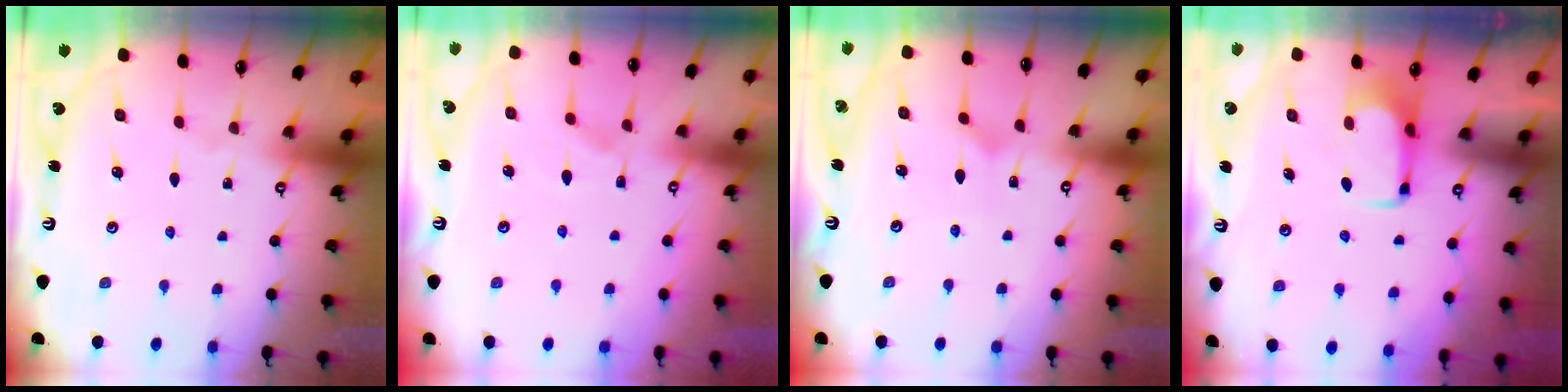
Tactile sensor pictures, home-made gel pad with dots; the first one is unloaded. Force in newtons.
{"total": 1.7, "press": 1.0, "slide": 1.3}
{"total": 3.9, "press": 3.9, "slide": 0.6}
{"total": 1.6, "press": 1.5, "slide": 0.4}